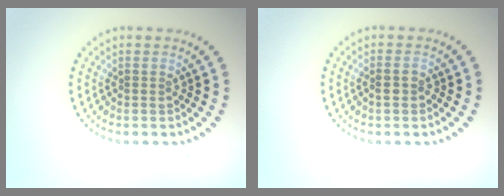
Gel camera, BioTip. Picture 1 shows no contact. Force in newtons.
{"total": 0.9, "press": 0.8, "slide": 0.4}